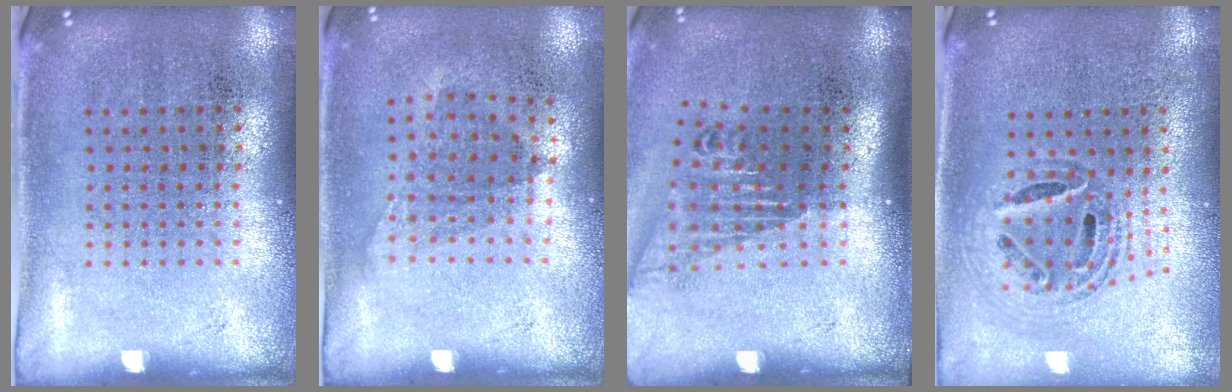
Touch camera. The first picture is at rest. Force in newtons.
{"total": 1.1, "press": 0.8, "slide": 0.7}
{"total": 1.7, "press": 1.3, "slide": 1.2}
{"total": 0.9, "press": 0.9, "slide": 0.2}